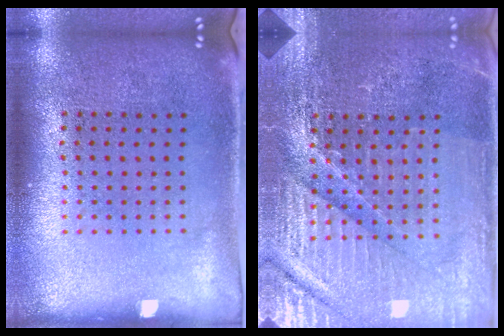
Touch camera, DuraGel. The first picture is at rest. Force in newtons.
{"total": 4.8, "press": 4.6, "slide": 1.5}